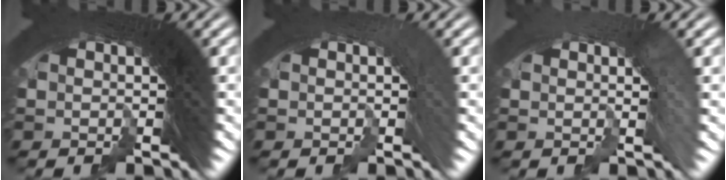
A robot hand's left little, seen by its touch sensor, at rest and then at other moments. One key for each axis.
{"total": 1.2, "fx": -1.0, "fy": -0.3, "fz": -0.7, "tx": 0.017, "ty": -0.004, "tz": -0.011}
{"total": 2.6, "fx": -2.1, "fy": -0.9, "fz": -1.1, "tx": 0.017, "ty": -0.011, "tz": -0.027}